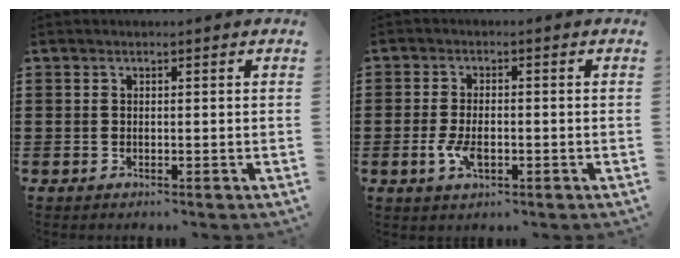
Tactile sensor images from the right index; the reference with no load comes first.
{"total": 4.0, "force": [-1.1, 1.8, 3.4], "torque": [-0.075, -0.006, -0.020]}